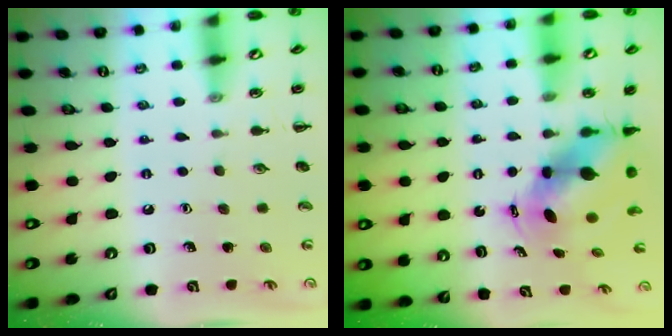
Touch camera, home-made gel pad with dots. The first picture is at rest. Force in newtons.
{"total": 5.8, "press": 5.6, "slide": 1.4}